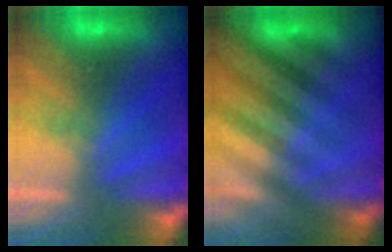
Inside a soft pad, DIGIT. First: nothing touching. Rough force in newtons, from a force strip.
{"total": 2.8}